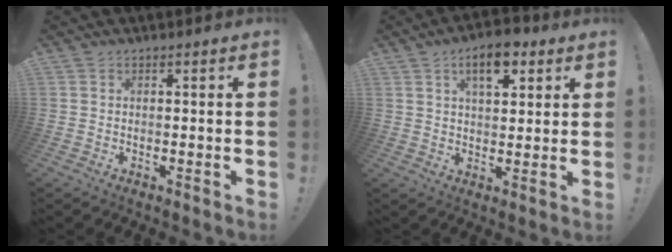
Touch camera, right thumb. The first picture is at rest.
{"total": 9.1, "force": [4.8, 4.4, 6.3], "torque": [-0.086, -0.012, 0.081]}